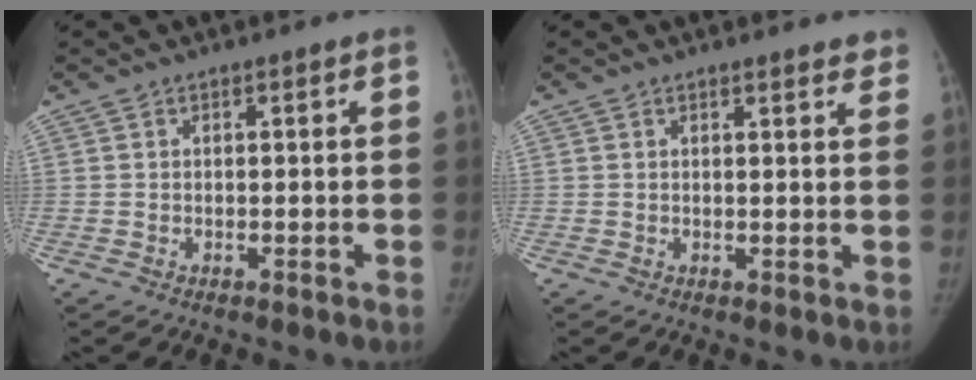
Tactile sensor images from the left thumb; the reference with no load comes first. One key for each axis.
{"total": 3.9, "fx": 3.6, "fy": 1.1, "fz": 1.2, "tx": 0.012, "ty": -0.013, "tz": 0.029}